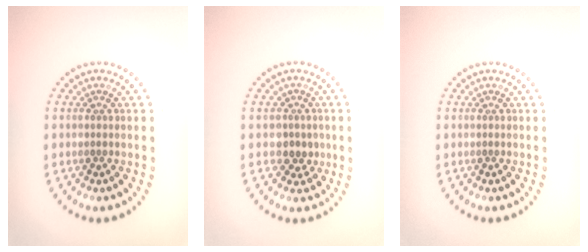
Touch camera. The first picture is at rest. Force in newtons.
{"total": 2.1, "press": 1.7, "slide": 1.1}
{"total": 0.0}